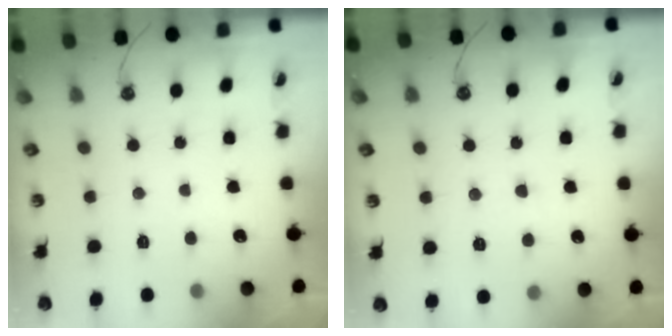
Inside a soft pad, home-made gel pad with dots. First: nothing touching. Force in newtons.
{"total": 5.0, "press": 4.9, "slide": 0.3}